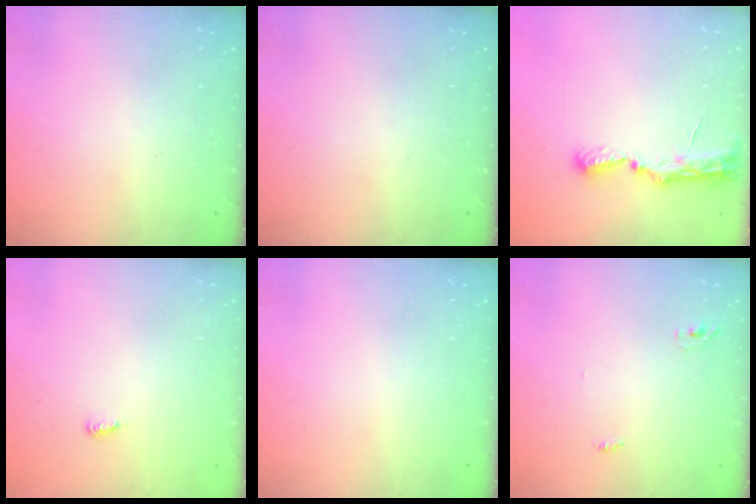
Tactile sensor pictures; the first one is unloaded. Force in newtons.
{"total": 0.0}
{"total": 7.7, "press": 7.7, "slide": 0.8}
{"total": 3.7, "press": 3.7, "slide": 0.2}
{"total": 0.0}
{"total": 2.9, "press": 2.7, "slide": 1.0}